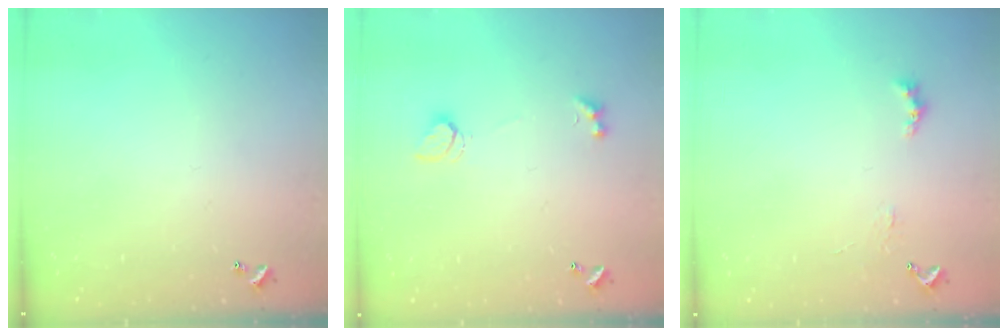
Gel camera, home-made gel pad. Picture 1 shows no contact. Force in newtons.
{"total": 2.5, "press": 2.4, "slide": 0.6}
{"total": 2.0, "press": 1.9, "slide": 0.6}